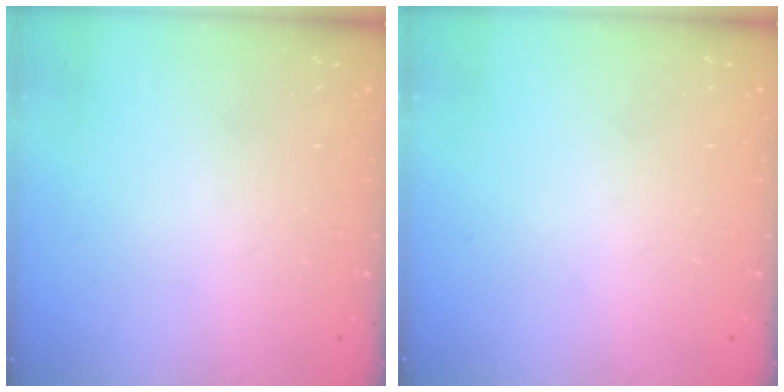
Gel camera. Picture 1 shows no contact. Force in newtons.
{"total": 0.0}